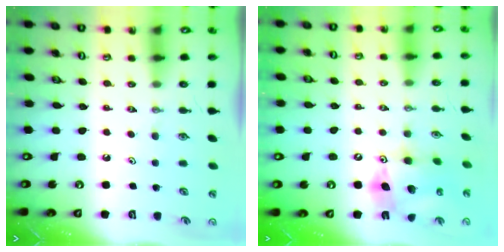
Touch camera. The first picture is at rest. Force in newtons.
{"total": 14.7, "press": 14.6, "slide": 1.3}